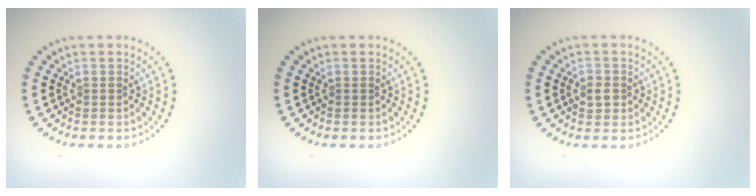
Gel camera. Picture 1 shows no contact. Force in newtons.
{"total": 0.0}
{"total": 1.5, "press": 1.5, "slide": 0.3}